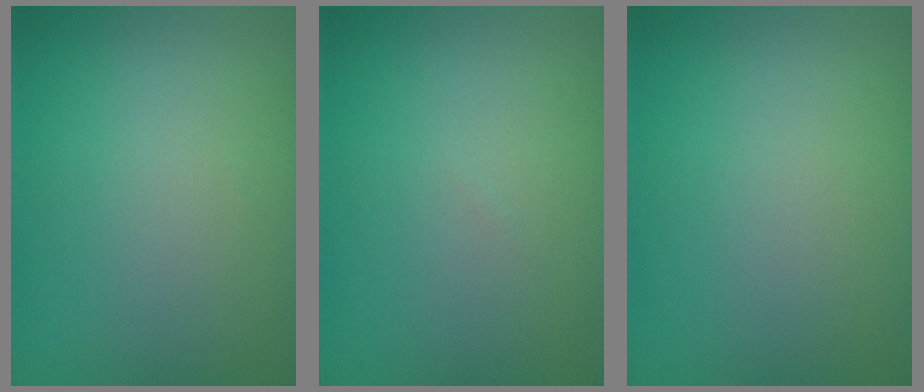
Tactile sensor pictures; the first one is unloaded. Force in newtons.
{"total": 0.0}
{"total": 0.0}